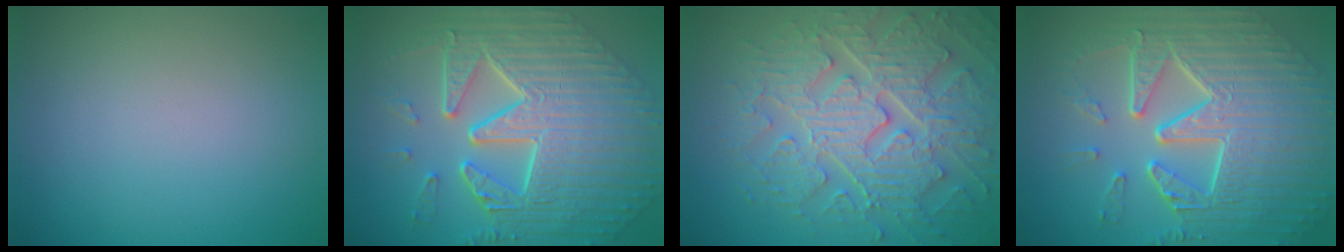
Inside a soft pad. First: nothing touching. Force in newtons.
{"total": 10.7, "press": 7.3, "slide": 7.8}
{"total": 8.5, "press": 6.5, "slide": 5.4}
{"total": 10.0, "press": 6.8, "slide": 7.3}